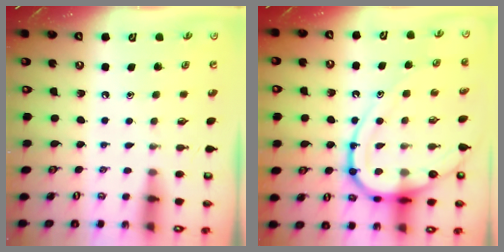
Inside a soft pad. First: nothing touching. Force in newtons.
{"total": 17.2, "press": 17.1, "slide": 1.6}